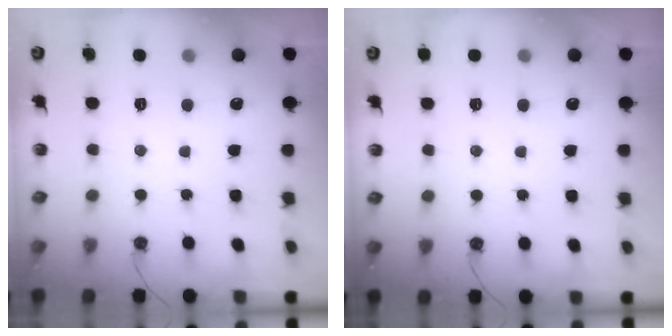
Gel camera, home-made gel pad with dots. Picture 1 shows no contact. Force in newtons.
{"total": 2.2, "press": 2.1, "slide": 0.2}